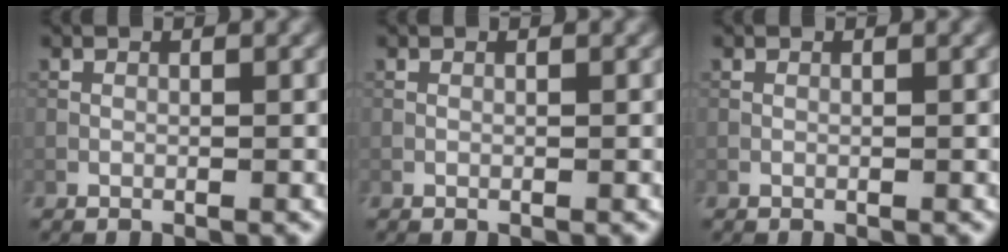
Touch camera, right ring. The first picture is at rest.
{"total": 0.0}
{"total": 0.0}